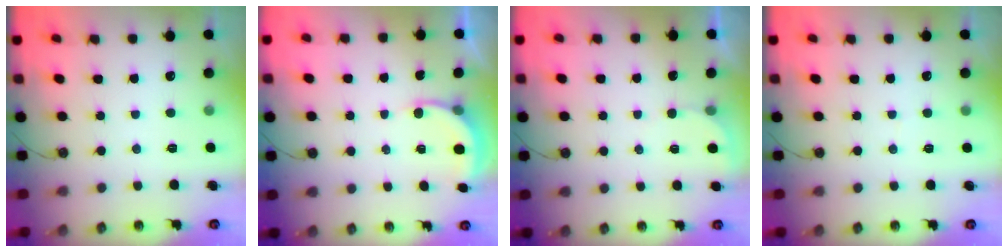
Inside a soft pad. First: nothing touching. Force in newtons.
{"total": 3.9, "press": 3.9, "slide": 0.3}
{"total": 1.6, "press": 1.6, "slide": 0.0}
{"total": 1.8, "press": 1.7, "slide": 0.1}